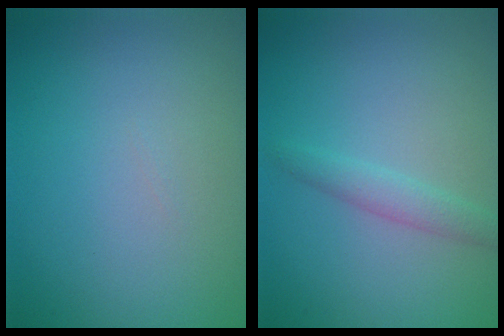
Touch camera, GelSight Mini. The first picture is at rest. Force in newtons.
{"total": 1.7, "press": 1.7, "slide": 0.1}